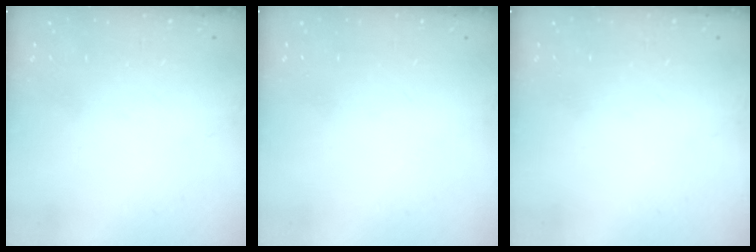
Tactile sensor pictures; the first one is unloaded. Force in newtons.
{"total": 0.0}
{"total": 0.0}